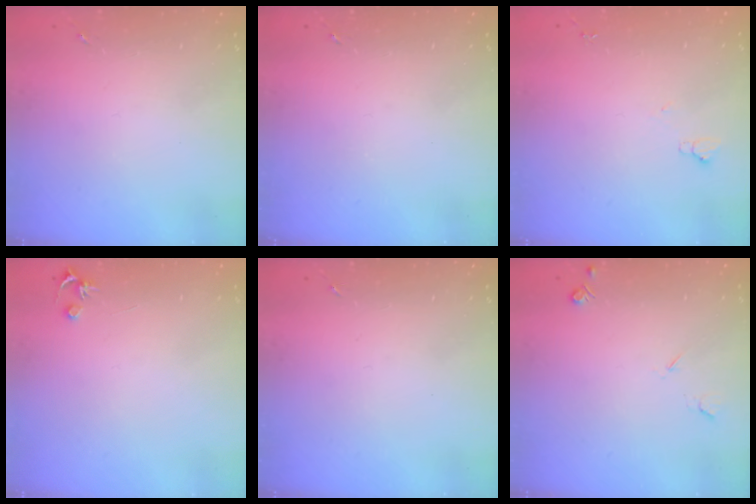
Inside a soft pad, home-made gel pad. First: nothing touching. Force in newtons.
{"total": 0.0}
{"total": 4.9, "press": 4.8, "slide": 0.7}
{"total": 3.2, "press": 3.2, "slide": 0.3}
{"total": 0.0}
{"total": 4.6, "press": 4.5, "slide": 0.7}